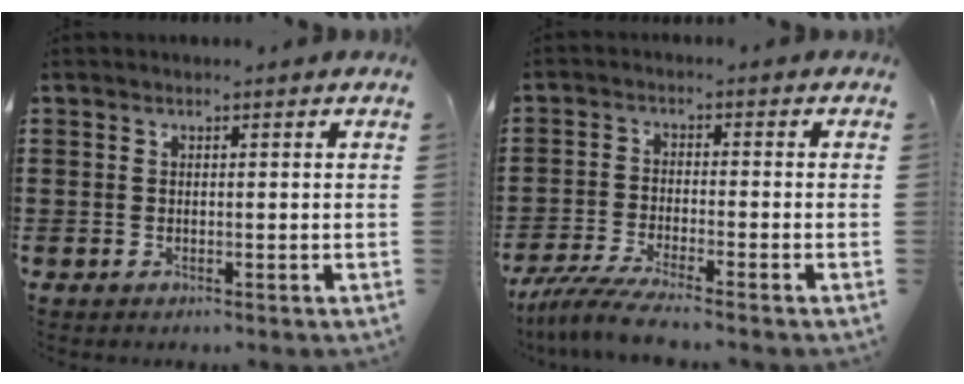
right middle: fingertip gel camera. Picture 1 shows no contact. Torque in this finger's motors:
{"motor_torque": [2.14, 0.00, 0.22, 0.11]}